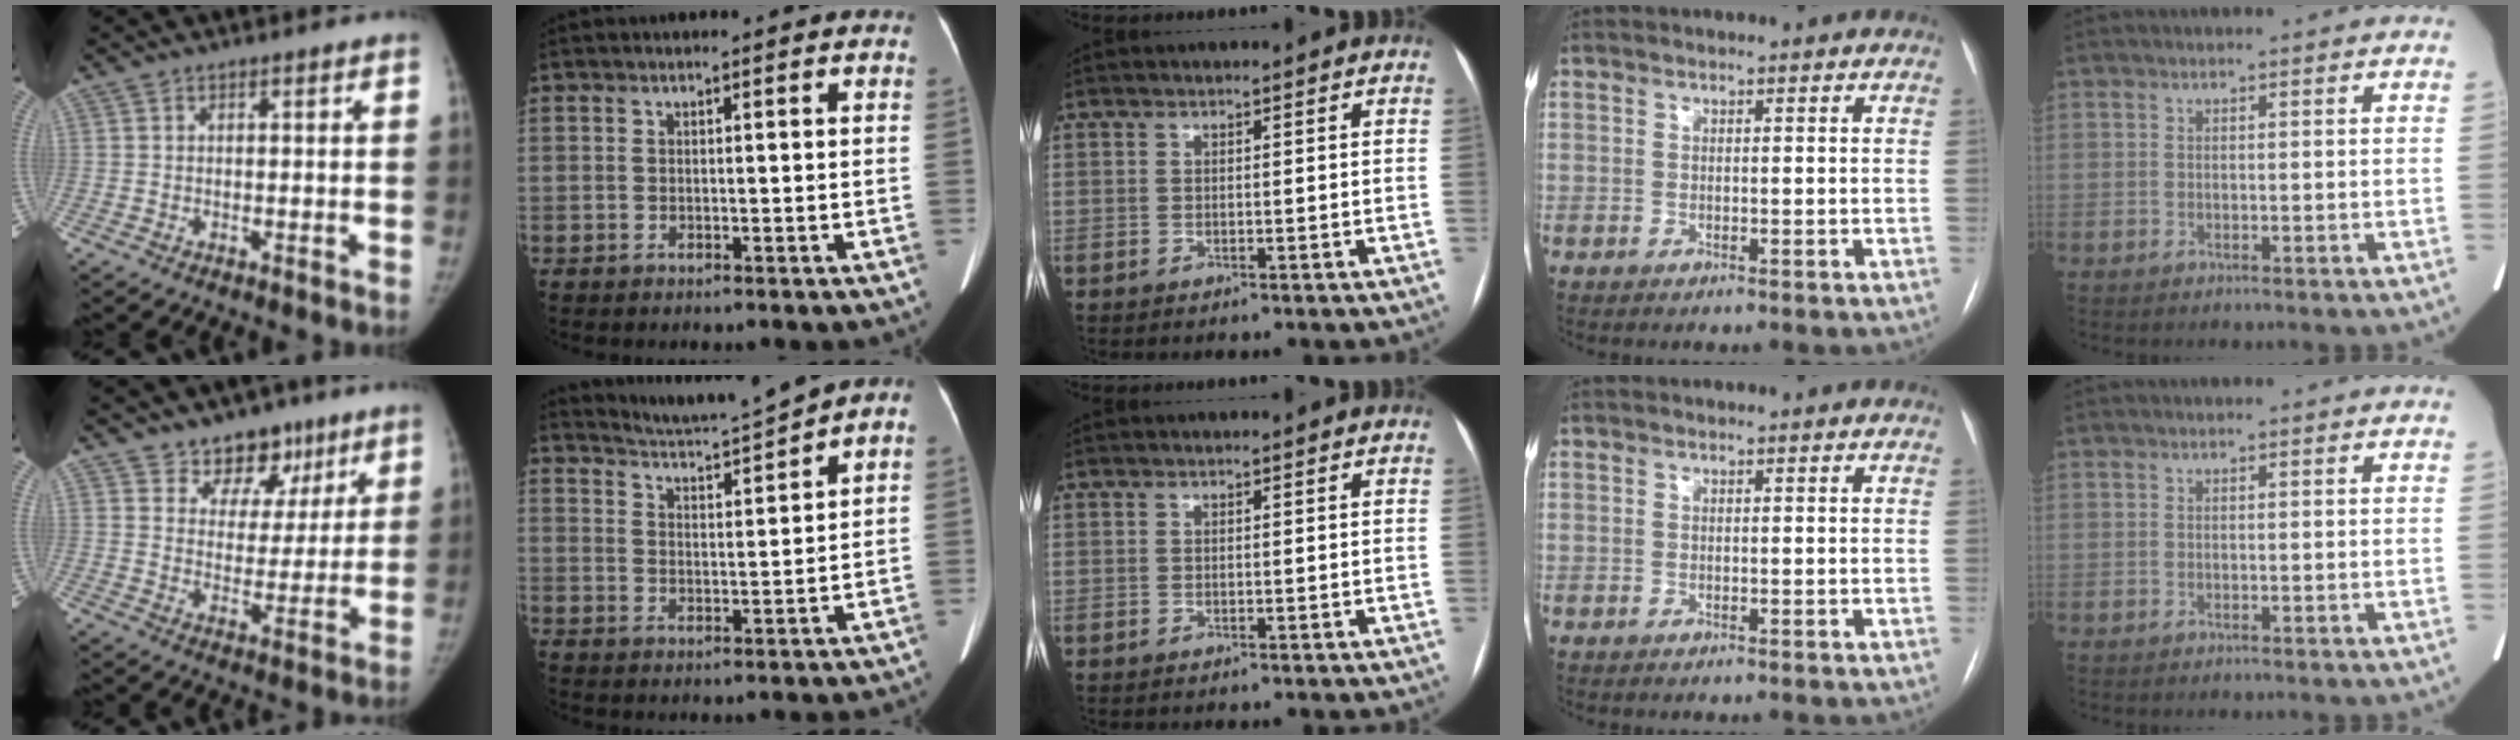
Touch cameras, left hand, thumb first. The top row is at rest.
{"thumb": {"total": 9.9, "force": [6.8, 6.8, 2.5], "torque": [0.017, -0.031, 0.106]}, "index": {"total": 6.2, "force": [5.8, -1.2, 1.8], "torque": [-0.032, -0.002, 0.105]}}